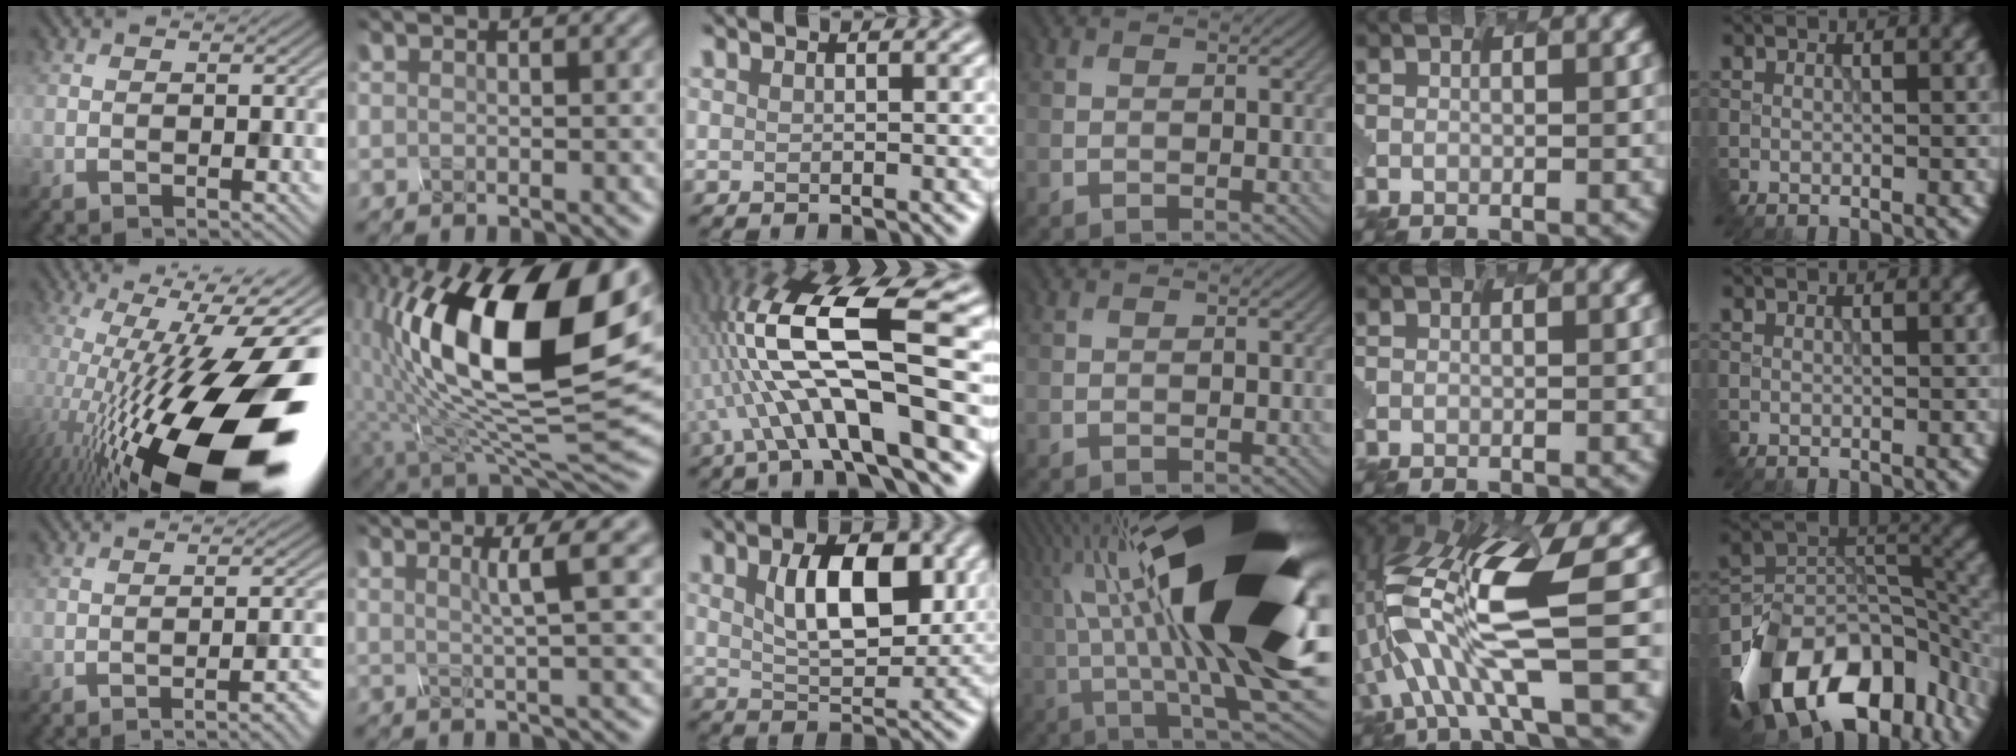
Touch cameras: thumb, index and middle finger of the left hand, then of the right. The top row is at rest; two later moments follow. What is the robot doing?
{"motion": "disassemble", "object": "hinged tin"}